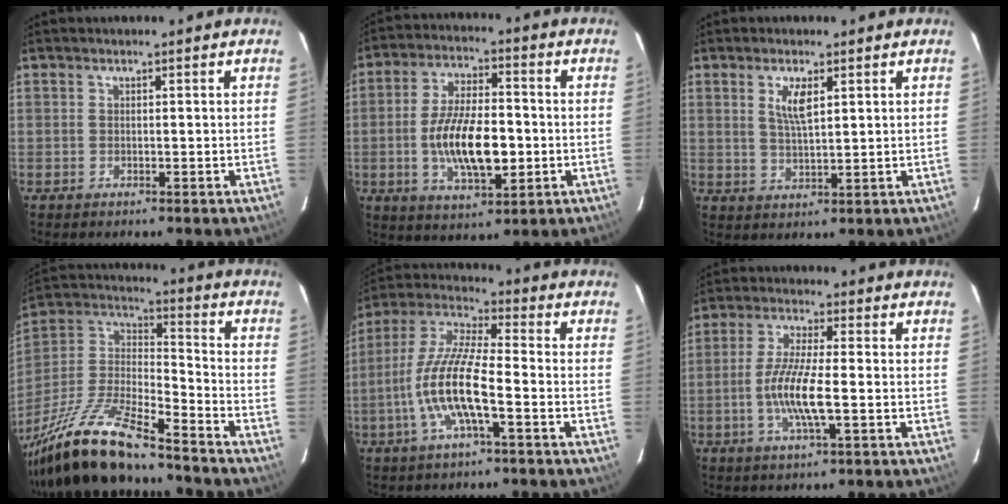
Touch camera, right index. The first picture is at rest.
{"total": 13.6, "force": [-2.5, 5.6, 12.2], "torque": [-0.233, -0.003, -0.039]}
{"total": 4.6, "force": [1.9, 1.5, 3.9], "torque": [-0.073, -0.001, 0.038]}
{"total": 22.0, "force": [-17.1, 4.5, 13.1], "torque": [-0.272, -0.024, -0.308]}
{"total": 13.2, "force": [-4.3, 2.6, 12.2], "torque": [-0.252, -0.001, -0.088]}
{"total": 9.9, "force": [-2.6, 1.5, 9.5], "torque": [-0.188, -0.005, -0.052]}